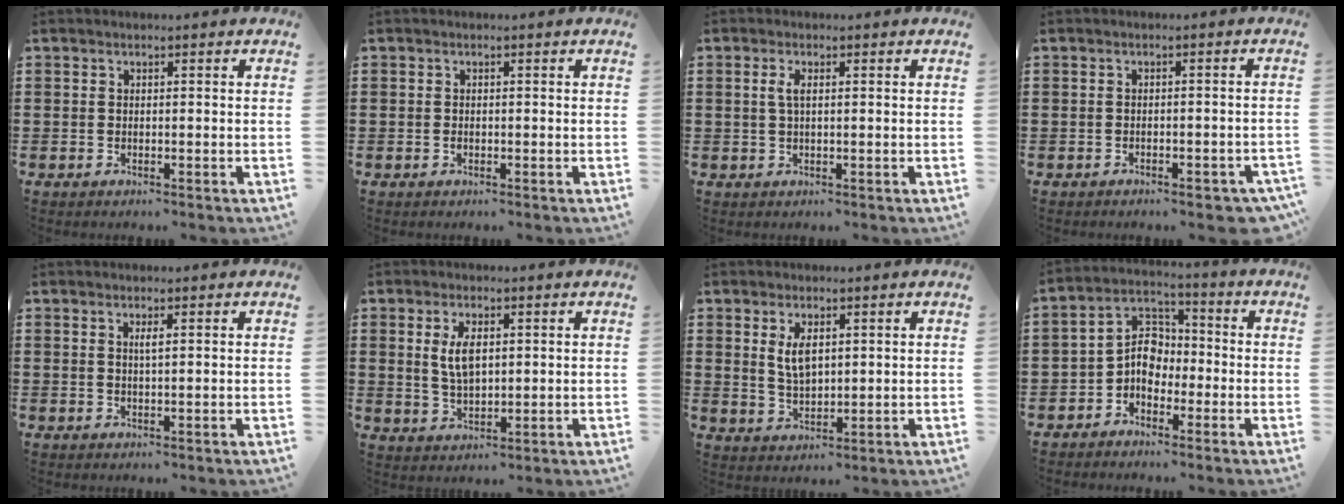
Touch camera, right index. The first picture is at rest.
{"total": 0.5, "force": [-0.2, 0.4, 0.3], "torque": [-0.007, 0.001, -0.005]}
{"total": 1.9, "force": [0.3, 0.6, 1.8], "torque": [-0.036, 0.005, 0.003]}
{"total": 2.2, "force": [-1.8, 0.4, 1.1], "torque": [-0.021, 0.000, -0.034]}
{"total": 1.2, "force": [0.4, 0.1, 1.1], "torque": [-0.023, 0.000, 0.006]}
{"total": 5.0, "force": [1.2, 2.4, 4.2], "torque": [-0.089, 0.009, 0.020]}
{"total": 4.2, "force": [1.5, 2.0, 3.4], "torque": [-0.064, 0.003, 0.024]}
{"total": 5.4, "force": [-1.7, 4.1, 3.2], "torque": [-0.073, 0.015, -0.038]}